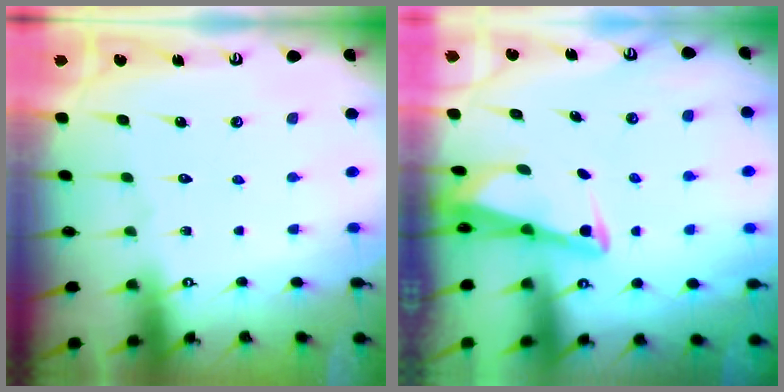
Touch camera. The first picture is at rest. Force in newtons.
{"total": 2.5, "press": 2.5, "slide": 0.2}